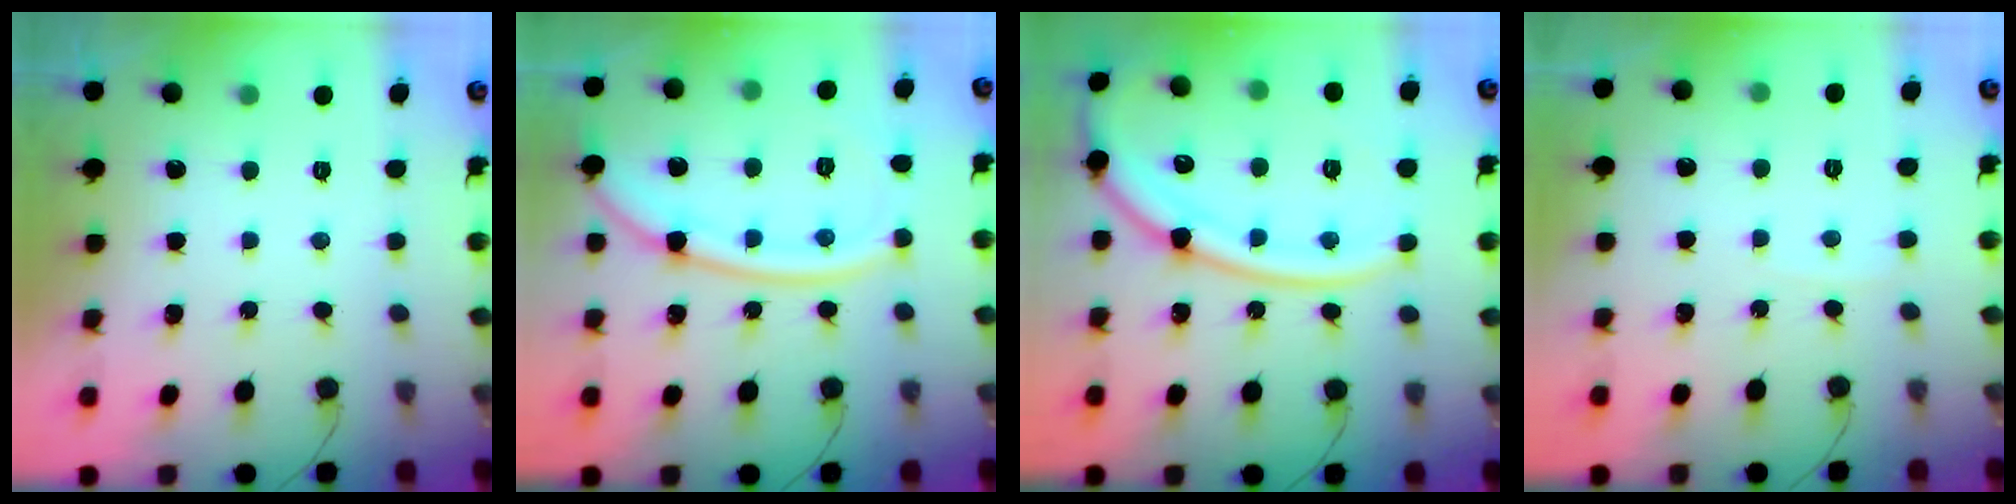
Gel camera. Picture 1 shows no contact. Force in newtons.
{"total": 14.0, "press": 13.9, "slide": 1.1}
{"total": 17.8, "press": 17.7, "slide": 2.0}
{"total": 2.2, "press": 2.2, "slide": 0.2}